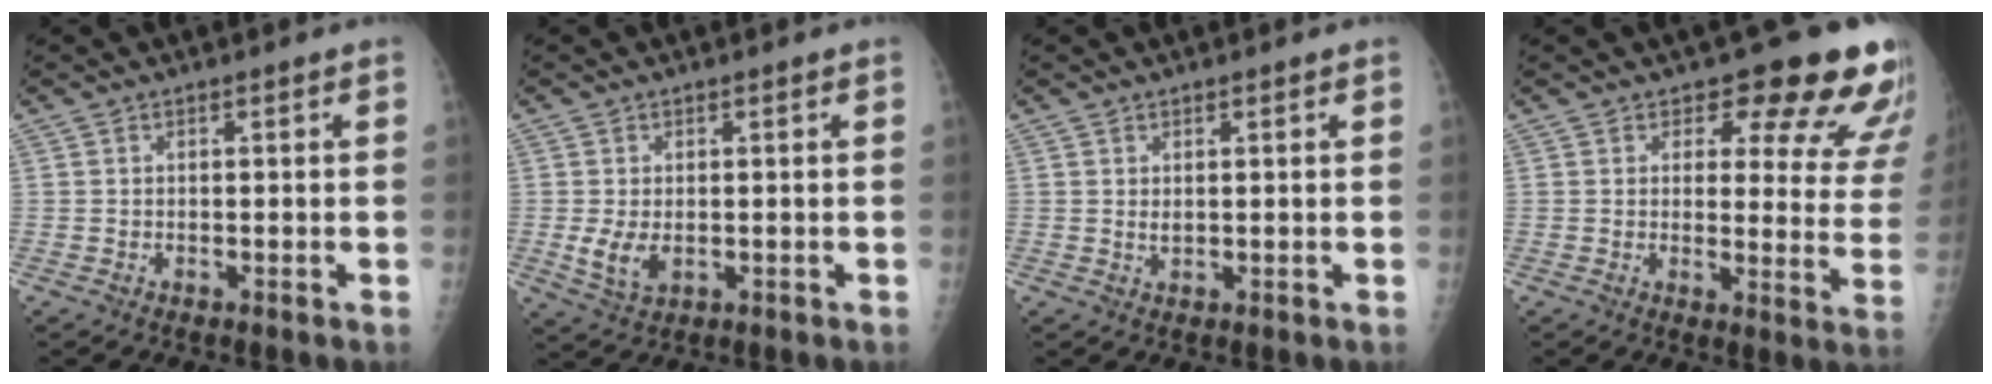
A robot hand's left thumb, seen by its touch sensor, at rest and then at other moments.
{"total": 4.7, "force": [-0.4, 2.9, 3.7], "torque": [-0.071, -0.011, 0.001]}
{"total": 1.6, "force": [0.7, 0.7, 1.3], "torque": [-0.020, -0.006, 0.015]}
{"total": 15.9, "force": [12.4, 5.8, 8.2], "torque": [-0.043, -0.080, 0.125]}